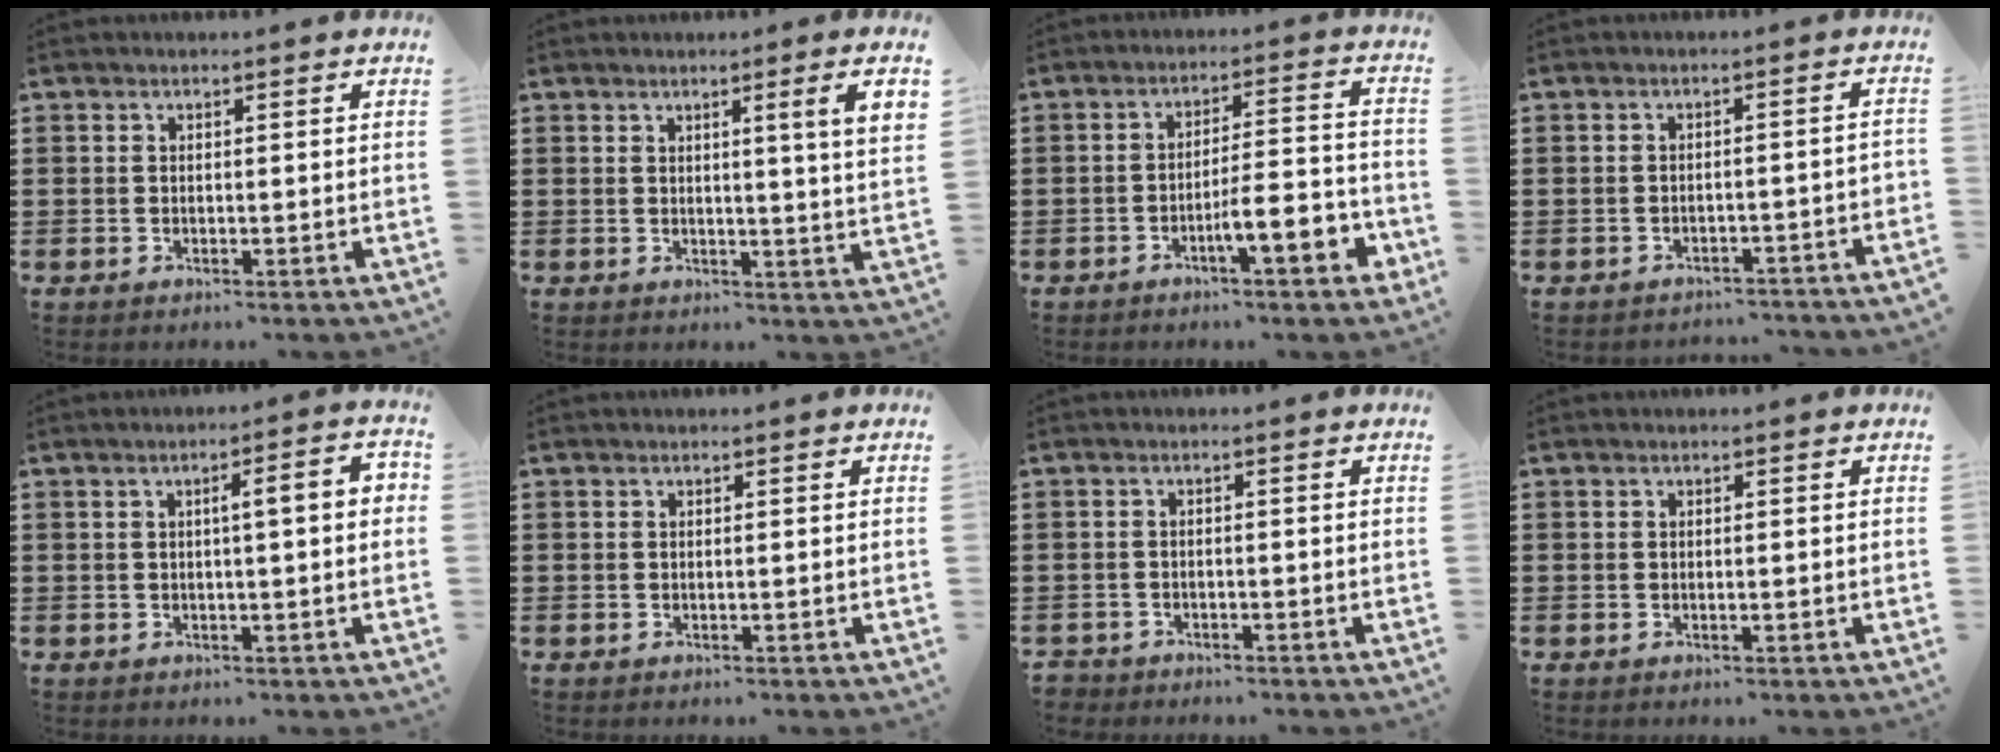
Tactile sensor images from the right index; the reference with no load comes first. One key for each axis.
{"total": 4.3, "fx": 1.9, "fy": -0.8, "fz": 3.8, "tx": -0.067, "ty": -0.010, "tz": 0.028}
{"total": 7.4, "fx": -3.8, "fy": 1.3, "fz": 6.3, "tx": -0.095, "ty": -0.006, "tz": -0.067}
{"total": 2.3, "fx": -2.2, "fy": 0.3, "fz": 0.5, "tx": -0.014, "ty": 0.000, "tz": -0.046}
{"total": 3.7, "fx": 0.2, "fy": 0.3, "fz": 3.7, "tx": -0.067, "ty": 0.001, "tz": -0.001}
{"total": 0.0}
{"total": 1.5, "fx": -1.5, "fy": 0.5, "fz": -0.1, "tx": -0.005, "ty": 0.001, "tz": -0.034}
{"total": 0.0}